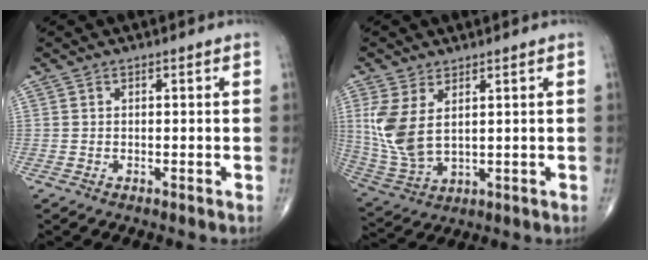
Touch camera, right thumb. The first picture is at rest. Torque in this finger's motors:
{"motor_torque": [-0.16, 0.41, 0.80, 0.03, 0.23]}